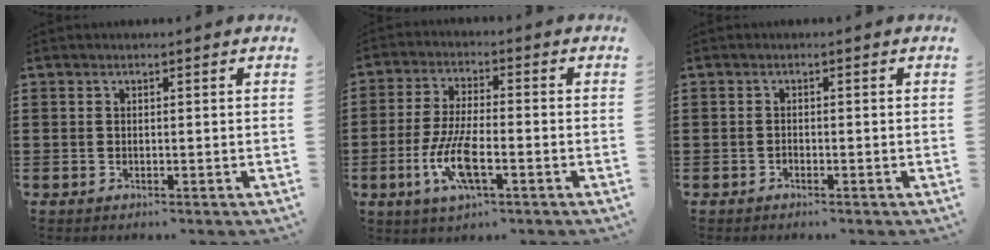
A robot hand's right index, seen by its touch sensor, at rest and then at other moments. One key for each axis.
{"total": 8.5, "fx": -3.1, "fy": 2.6, "fz": 7.4, "tx": -0.168, "ty": -0.016, "tz": -0.059}
{"total": 0.6, "fx": -0.5, "fy": 0.2, "fz": 0.1, "tx": -0.003, "ty": 0.000, "tz": -0.011}